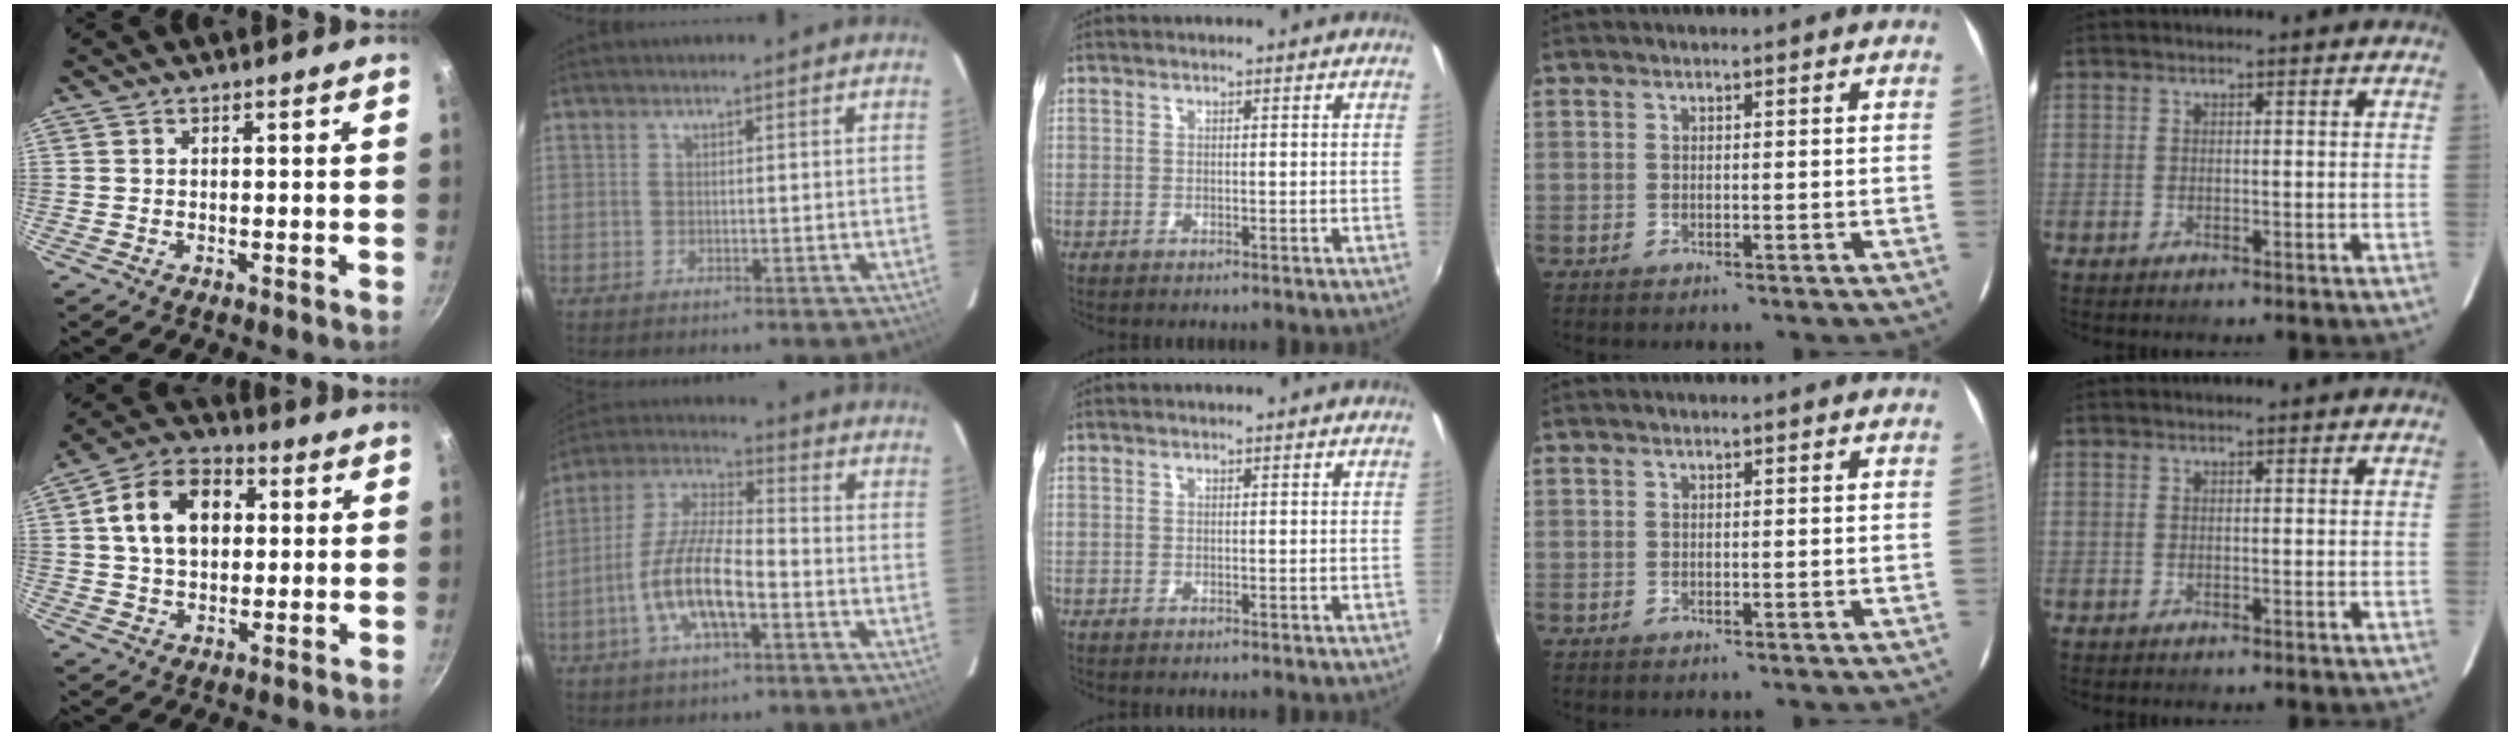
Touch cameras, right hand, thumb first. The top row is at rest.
{"thumb": {"total": 13.5, "force": [2.7, 9.5, 9.3], "torque": [-0.131, 0.018, 0.033]}, "index": {"total": 12.8, "force": [-4.7, 4.0, 11.2], "torque": [-0.234, -0.003, -0.089]}}